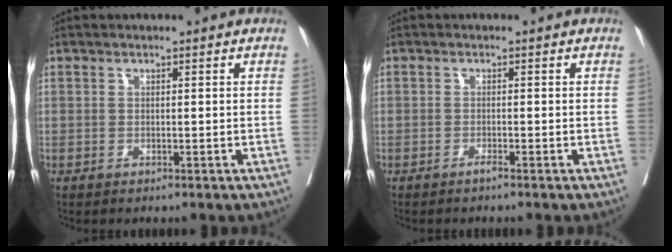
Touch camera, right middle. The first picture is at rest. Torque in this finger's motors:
{"motor_torque": [-0.09, -1.24, -0.13, -0.01]}